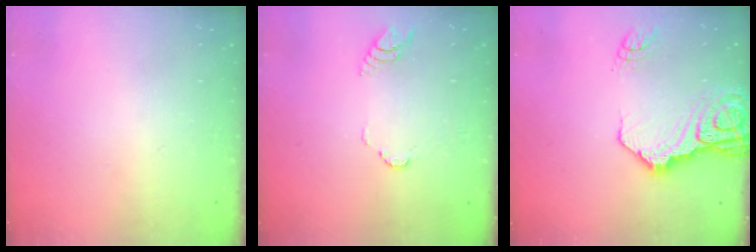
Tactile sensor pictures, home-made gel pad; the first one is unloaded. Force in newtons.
{"total": 3.9, "press": 3.9, "slide": 0.3}
{"total": 18.1, "press": 17.9, "slide": 2.1}